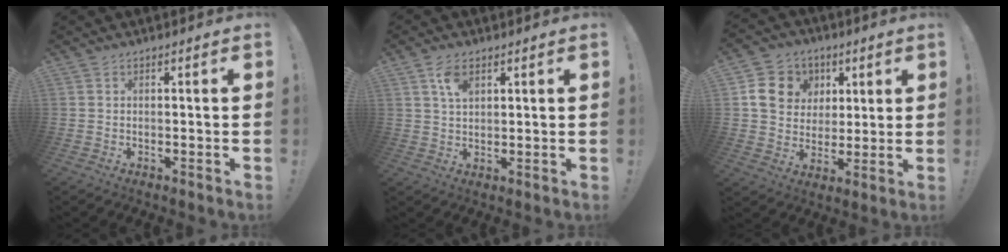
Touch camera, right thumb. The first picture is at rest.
{"total": 5.1, "force": [2.7, 2.7, 3.5], "torque": [-0.049, -0.009, 0.045]}
{"total": 12.3, "force": [3.9, 10.8, 4.5], "torque": [-0.065, -0.012, 0.082]}